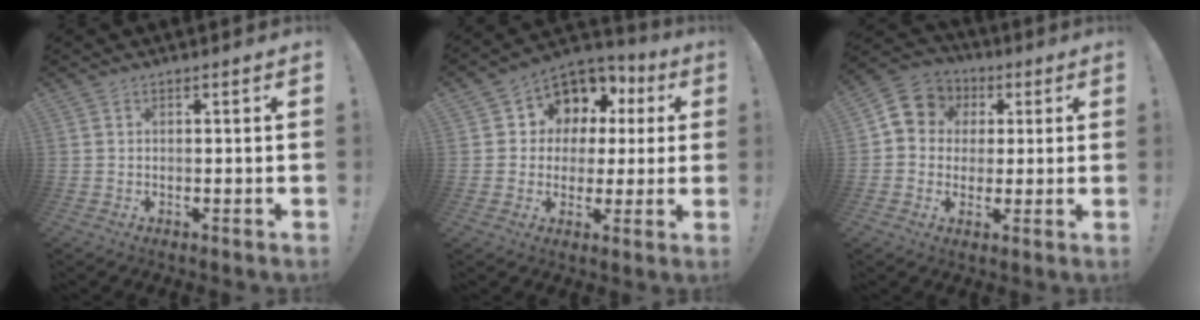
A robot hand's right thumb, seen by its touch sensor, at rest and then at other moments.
{"total": 9.7, "force": [3.7, 8.3, 3.3], "torque": [-0.050, -0.030, 0.078]}
{"total": 9.3, "force": [2.2, 8.4, 3.5], "torque": [-0.045, 0.000, 0.048]}